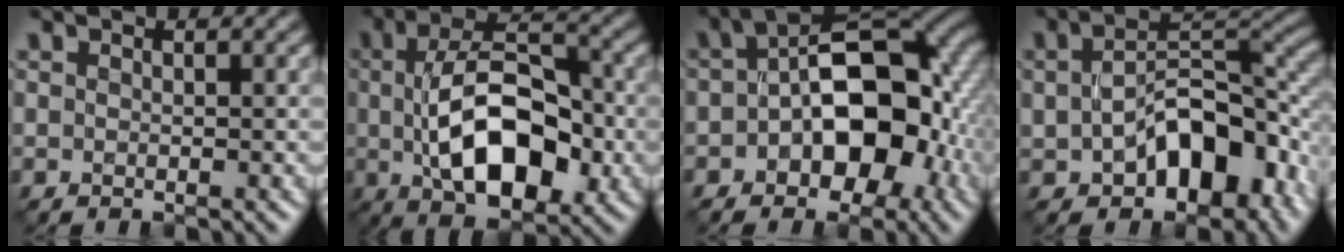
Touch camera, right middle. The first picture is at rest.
{"total": 10.4, "force": [-1.2, 5.5, 8.8], "torque": [-0.153, -0.002, -0.022]}
{"total": 11.5, "force": [-1.7, 7.0, 9.0], "torque": [-0.103, 0.014, -0.038]}
{"total": 10.5, "force": [-3.2, 6.2, 7.9], "torque": [-0.123, -0.005, -0.052]}